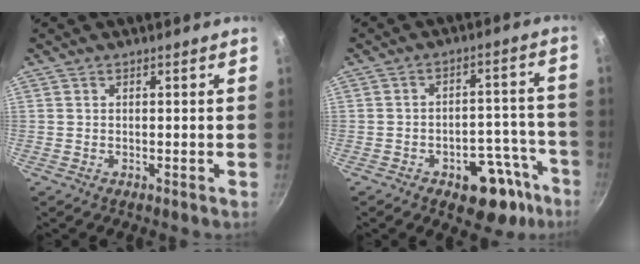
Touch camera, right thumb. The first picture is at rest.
{"total": 11.7, "force": [-6.7, 6.0, 7.5], "torque": [-0.065, 0.060, -0.084]}